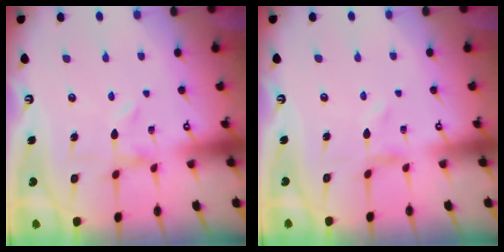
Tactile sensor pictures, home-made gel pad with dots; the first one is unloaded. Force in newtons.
{"total": 0.0}